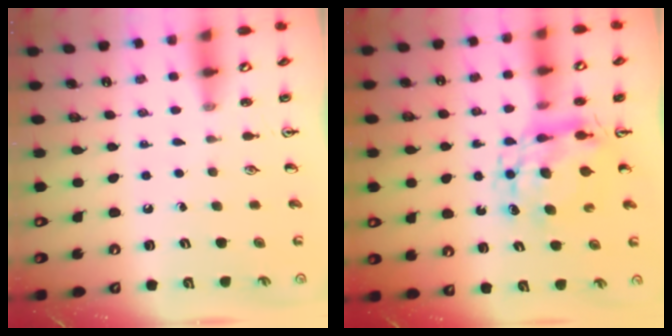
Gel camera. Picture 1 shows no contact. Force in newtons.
{"total": 9.4, "press": 9.4, "slide": 0.8}